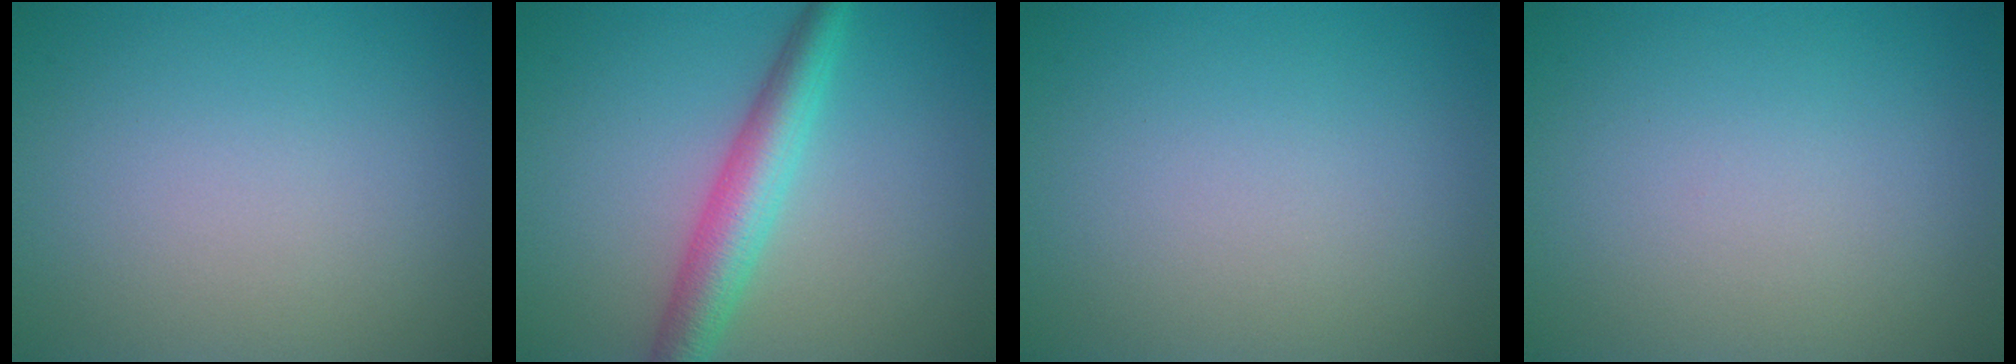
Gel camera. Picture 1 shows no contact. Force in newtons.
{"total": 4.6, "press": 4.6, "slide": 0.0}
{"total": 0.0}
{"total": 0.0}